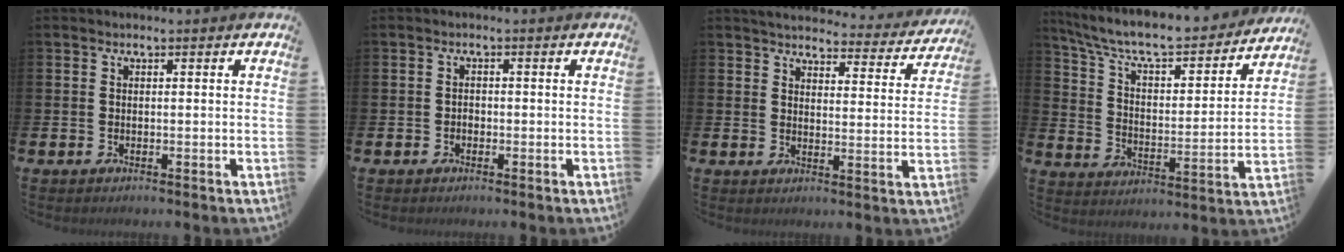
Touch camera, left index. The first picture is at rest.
{"total": 1.0, "force": [-0.5, 0.7, 0.3], "torque": [-0.005, 0.002, -0.012]}
{"total": 3.9, "force": [3.7, 0.8, 0.8], "torque": [-0.024, -0.033, 0.058]}
{"total": 8.2, "force": [7.3, 1.8, 3.2], "torque": [-0.091, -0.056, 0.119]}